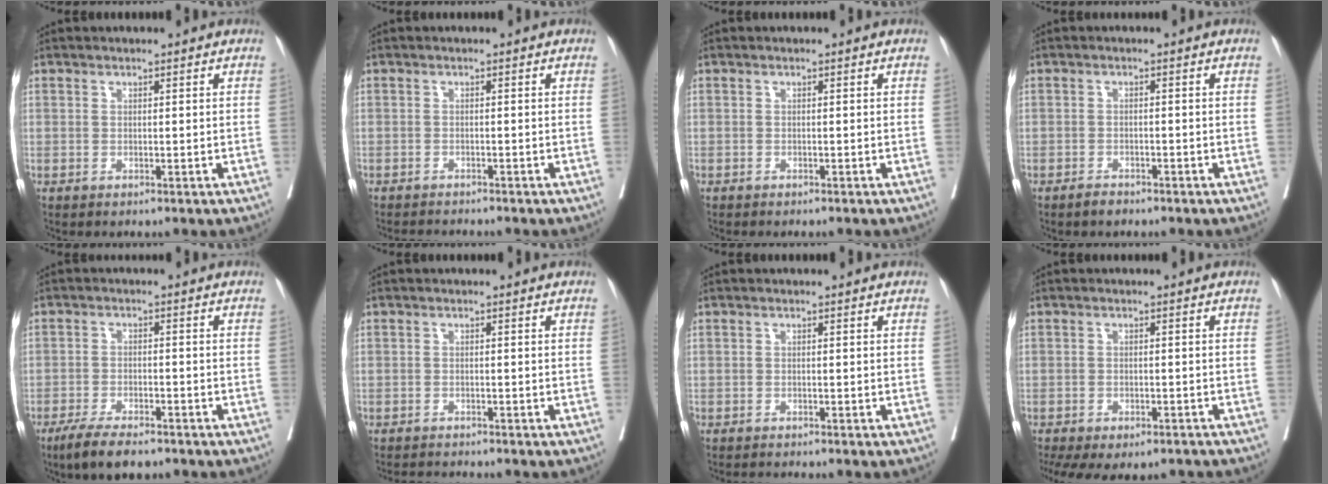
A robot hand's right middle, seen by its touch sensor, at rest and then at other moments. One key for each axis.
{"total": 4.0, "fx": -3.8, "fy": 0.0, "fz": 1.1, "tx": -0.013, "ty": -0.009, "tz": -0.057}
{"total": 2.1, "fx": -1.9, "fy": 0.3, "fz": 0.8, "tx": -0.012, "ty": -0.003, "tz": -0.025}
{"total": 1.7, "fx": -1.5, "fy": 0.6, "fz": 0.5, "tx": -0.014, "ty": -0.001, "tz": -0.022}
{"total": 7.2, "fx": -5.6, "fy": 1.7, "fz": 4.2, "tx": -0.072, "ty": -0.012, "tz": -0.095}
{"total": 4.0, "fx": -3.8, "fy": -0.2, "fz": 1.0, "tx": -0.010, "ty": -0.010, "tz": -0.059}
{"total": 3.3, "fx": -3.1, "fy": -0.3, "fz": 1.1, "tx": -0.015, "ty": -0.006, "tz": -0.047}
{"total": 13.3, "fx": -10.1, "fy": 6.1, "fz": 6.1, "tx": -0.144, "ty": -0.009, "tz": -0.131}